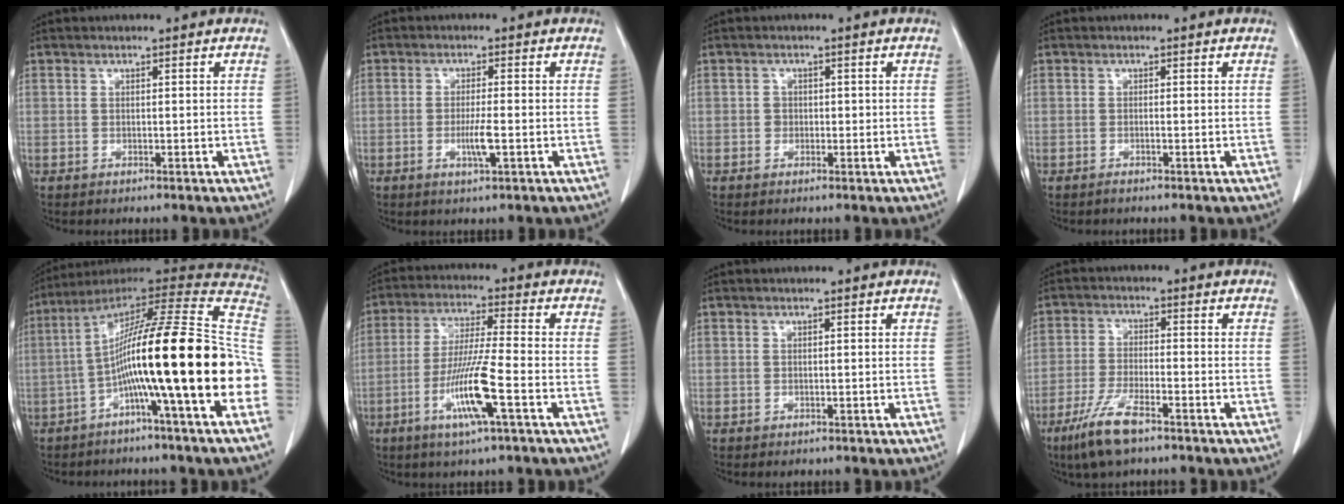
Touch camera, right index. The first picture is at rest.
{"total": 3.5, "force": [-1.1, 0.1, 3.4], "torque": [-0.066, -0.006, -0.019]}
{"total": 1.2, "force": [-0.2, 1.2, 0.3], "torque": [0.001, 0.006, -0.004]}
{"total": 0.7, "force": [-0.5, -0.2, 0.4], "torque": [-0.007, 0.001, -0.011]}
{"total": 26.2, "force": [-5.5, 0.3, 25.6], "torque": [-0.348, 0.020, -0.104]}
{"total": 10.4, "force": [-4.1, -0.3, 9.6], "torque": [-0.190, -0.014, -0.079]}
{"total": 0.5, "force": [-0.2, 0.5, 0.1], "torque": [0.000, 0.004, -0.002]}
{"total": 7.9, "force": [-5.3, 1.5, 5.7], "torque": [-0.123, -0.015, -0.097]}